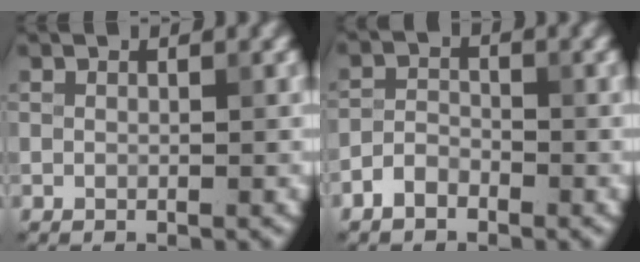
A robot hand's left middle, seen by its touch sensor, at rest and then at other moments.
{"total": 2.1, "force": [-1.5, 1.2, 0.9], "torque": [-0.014, 0.006, -0.034]}